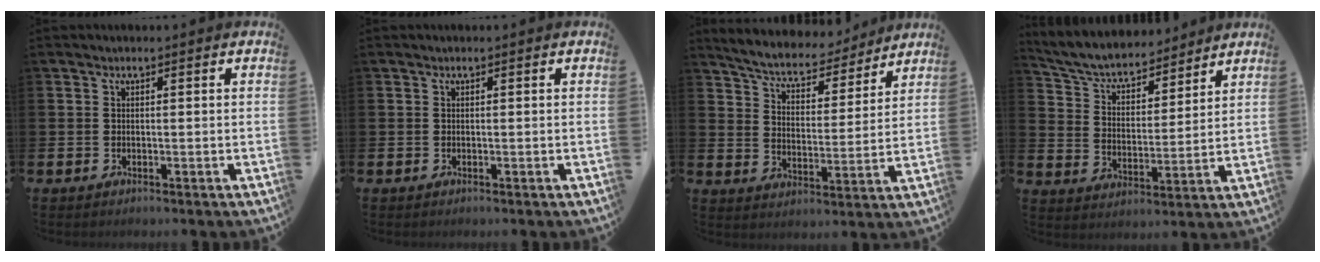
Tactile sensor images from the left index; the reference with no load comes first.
{"total": 0.0}
{"total": 6.4, "force": [5.9, 1.8, 1.3], "torque": [-0.046, -0.050, 0.098]}
{"total": 6.0, "force": [5.6, 1.8, 1.2], "torque": [-0.053, -0.046, 0.092]}